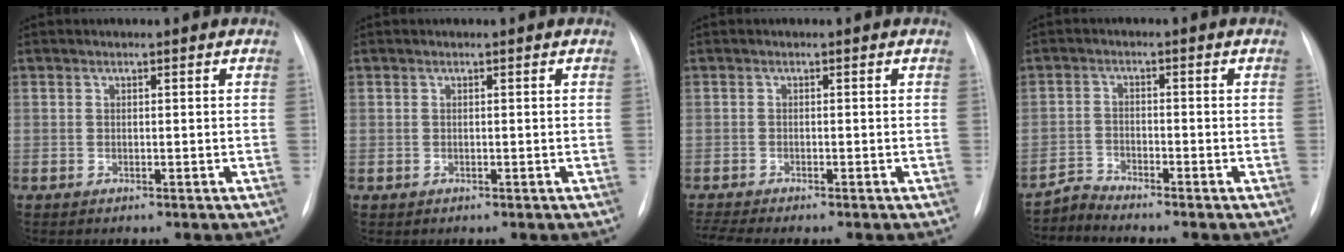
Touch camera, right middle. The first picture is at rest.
{"total": 0.0}
{"total": 3.2, "force": [-2.8, -0.4, 1.4], "torque": [-0.036, -0.008, -0.047]}
{"total": 2.8, "force": [-2.6, -0.6, -0.9], "torque": [0.016, -0.020, -0.052]}